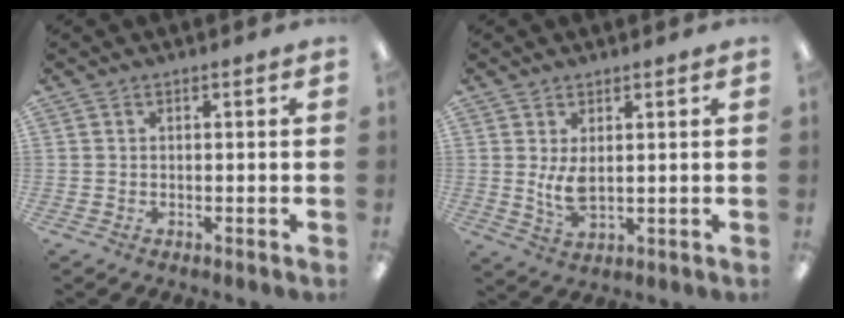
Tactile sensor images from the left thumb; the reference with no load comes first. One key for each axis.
{"total": 5.6, "fx": 1.3, "fy": 2.6, "fz": 4.8, "tx": -0.102, "ty": -0.008, "tz": 0.018}